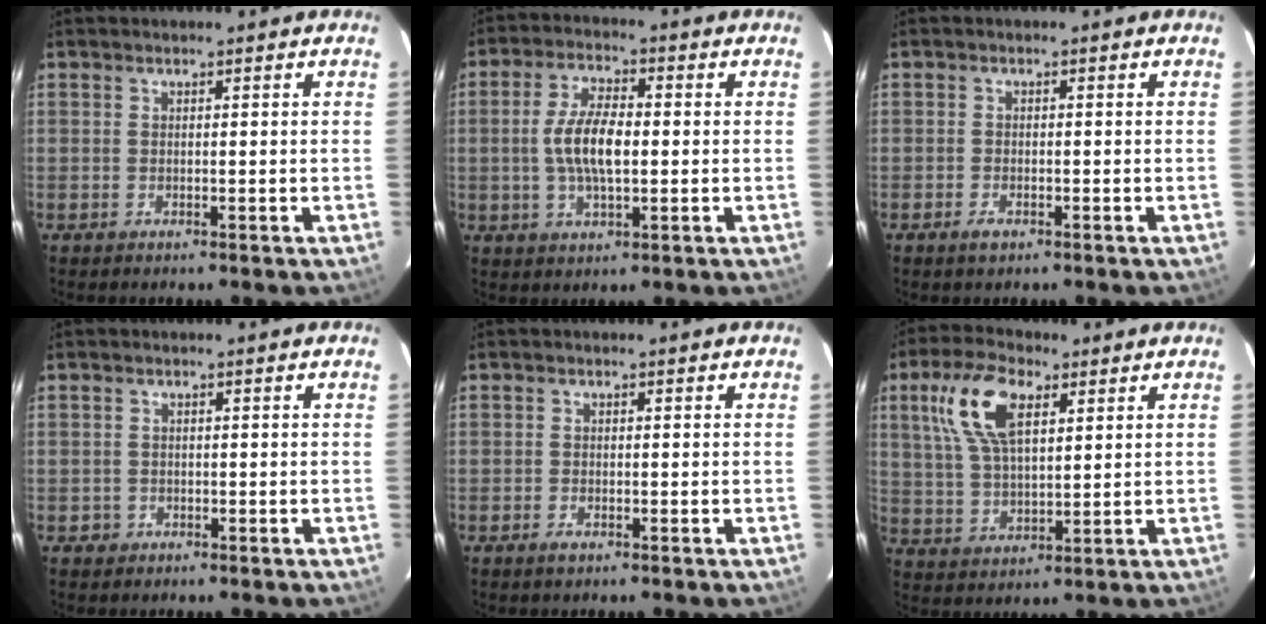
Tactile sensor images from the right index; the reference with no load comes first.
{"total": 8.5, "force": [-0.3, 3.4, 7.8], "torque": [-0.153, 0.007, -0.007]}
{"total": 1.5, "force": [-1.0, 0.7, 0.8], "torque": [-0.016, -0.002, -0.019]}
{"total": 1.6, "force": [-0.6, 1.5, 0.0], "torque": [-0.002, 0.006, -0.006]}
{"total": 1.3, "force": [-0.9, 0.6, 0.8], "torque": [-0.013, -0.002, -0.017]}
{"total": 12.1, "force": [5.1, 5.6, 9.4], "torque": [-0.189, 0.021, 0.100]}